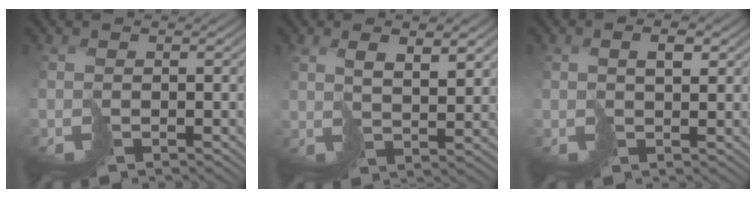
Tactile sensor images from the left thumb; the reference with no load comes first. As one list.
[{"total": 4.9, "force": [3.1, 1.6, 3.5], "torque": [-0.058, -0.002, 0.062]}, {"total": 2.3, "force": [1.2, 0.8, 1.8], "torque": [-0.035, 0.004, 0.023]}]